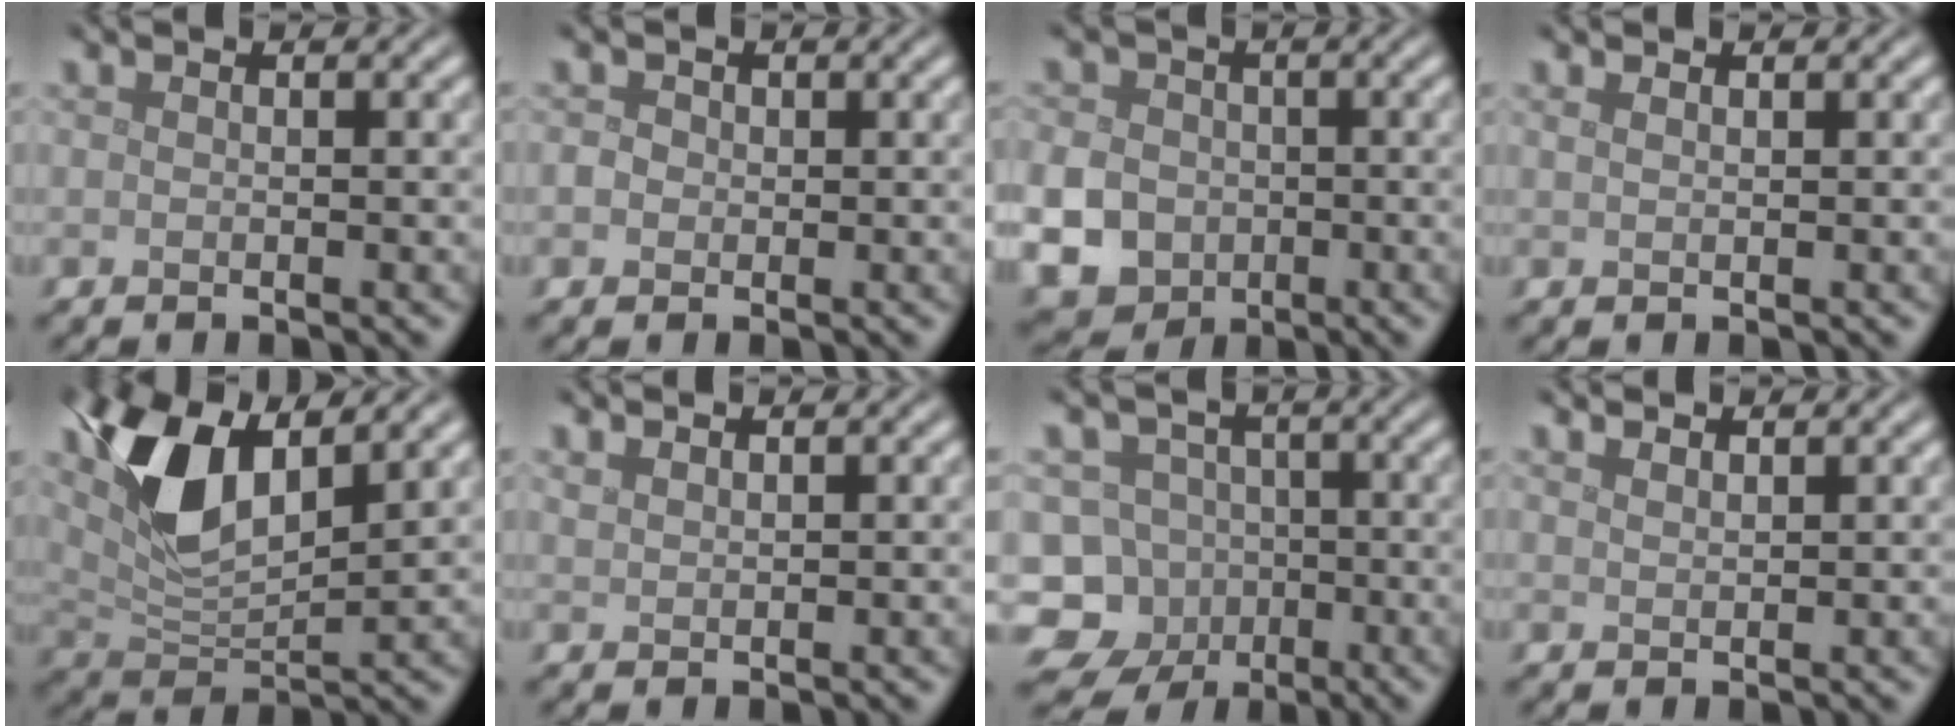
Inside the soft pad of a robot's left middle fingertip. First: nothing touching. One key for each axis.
{"total": 1.0, "fx": 0.0, "fy": 0.9, "fz": 0.3, "tx": -0.005, "ty": 0.000, "tz": -0.004}
{"total": 8.7, "fx": -2.2, "fy": 7.8, "fz": 3.3, "tx": -0.086, "ty": -0.019, "tz": -0.069}
{"total": 0.8, "fx": 0.7, "fy": 0.2, "fz": 0.4, "tx": -0.007, "ty": 0.001, "tz": 0.010}
{"total": 8.0, "fx": 3.7, "fy": 3.5, "fz": 6.2, "tx": -0.129, "ty": 0.000, "tz": 0.069}
{"total": 1.0, "fx": 1.0, "fy": 0.1, "fz": 0.2, "tx": -0.006, "ty": 0.001, "tz": 0.021}
{"total": 9.6, "fx": -5.2, "fy": 7.8, "fz": 2.1, "tx": -0.022, "ty": -0.016, "tz": -0.097}
{"total": 1.5, "fx": 1.4, "fy": 0.3, "fz": 0.5, "tx": -0.003, "ty": -0.001, "tz": 0.018}